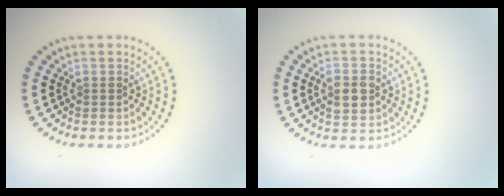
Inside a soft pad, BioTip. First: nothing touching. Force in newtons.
{"total": 2.8, "press": 2.8, "slide": 0.2}